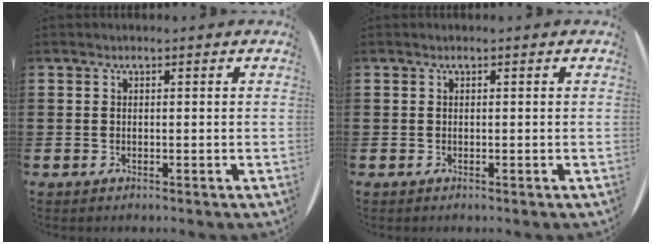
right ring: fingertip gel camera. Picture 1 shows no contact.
{"total": 0.0}